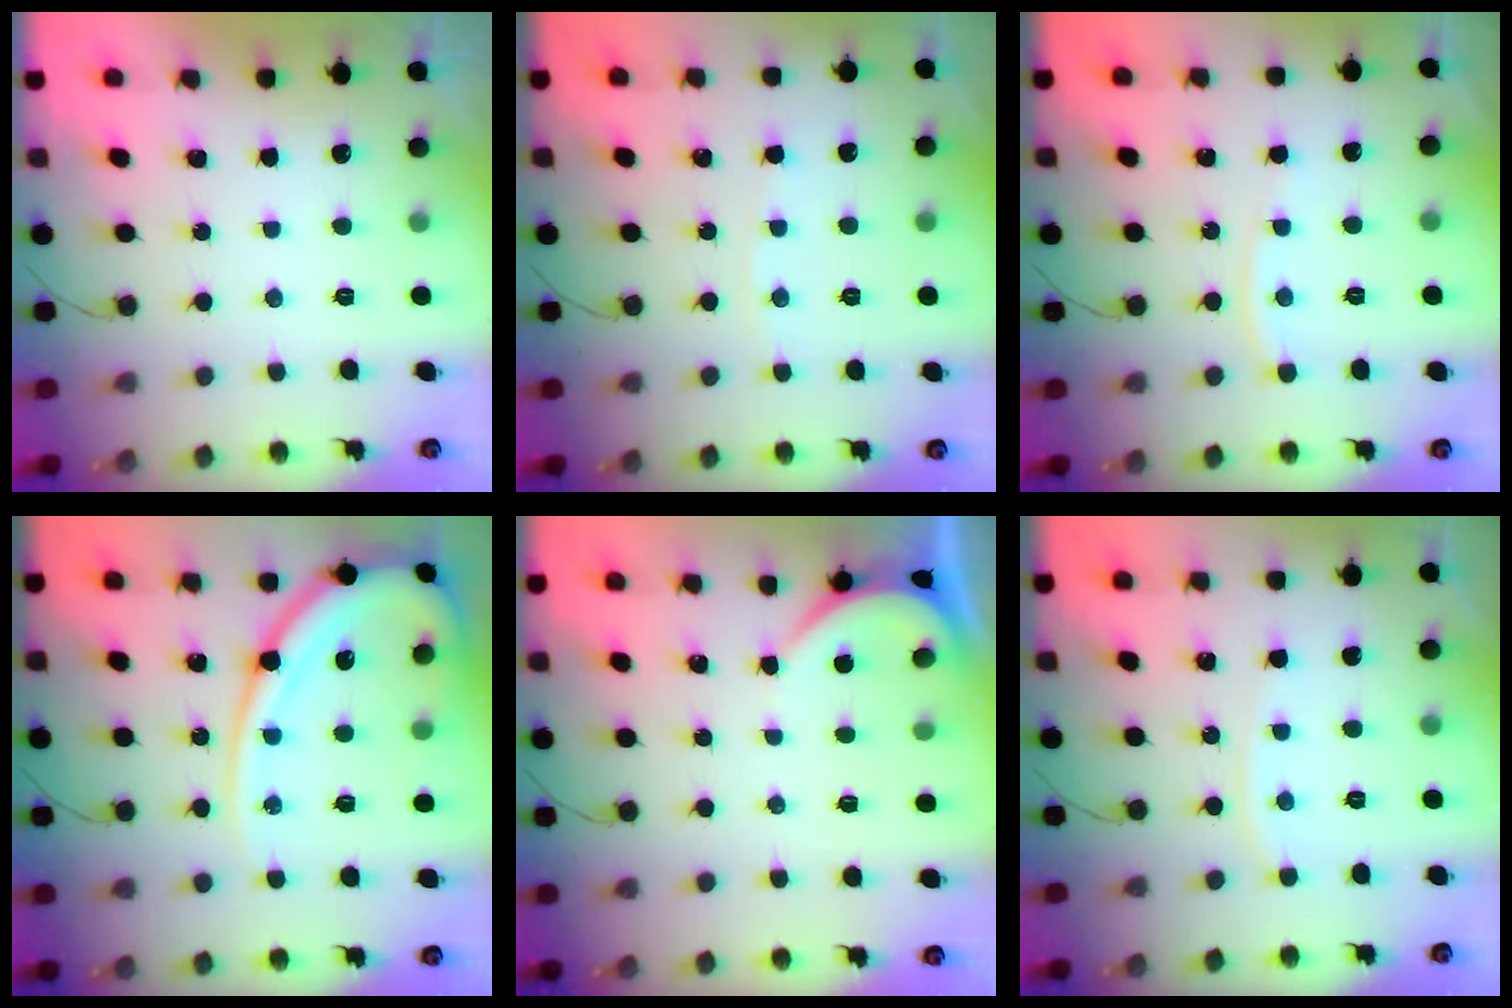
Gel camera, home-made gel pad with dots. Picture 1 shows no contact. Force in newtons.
{"total": 1.5, "press": 1.5, "slide": 0.2}
{"total": 3.3, "press": 3.3, "slide": 0.4}
{"total": 16.5, "press": 16.5, "slide": 1.4}
{"total": 2.4, "press": 2.4, "slide": 0.2}
{"total": 3.1, "press": 3.1, "slide": 0.2}